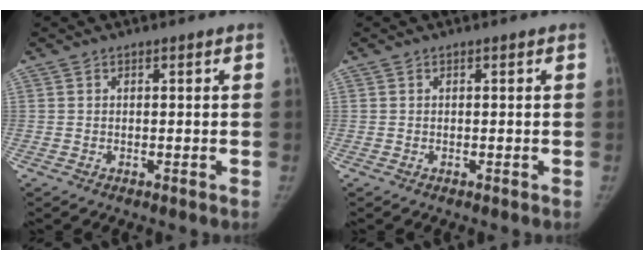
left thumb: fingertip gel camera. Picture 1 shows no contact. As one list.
[{"total": 0.0}]